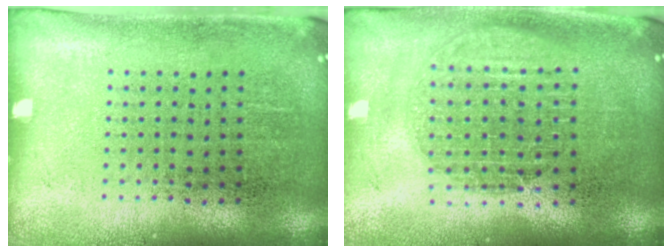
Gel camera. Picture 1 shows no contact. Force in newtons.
{"total": 1.7, "press": 1.5, "slide": 0.8}